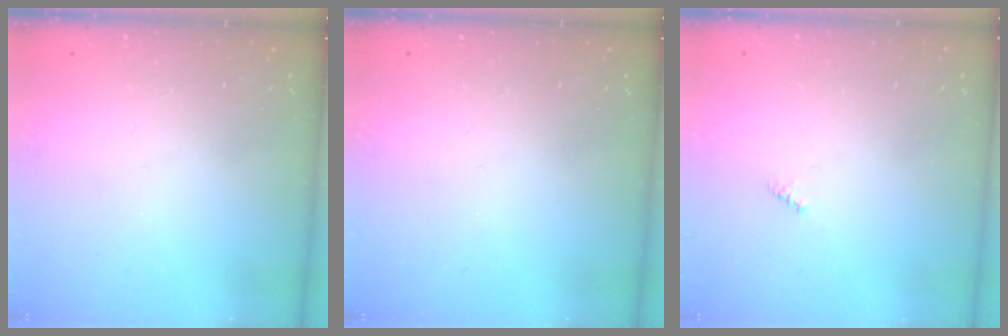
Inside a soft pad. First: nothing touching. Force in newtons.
{"total": 0.0}
{"total": 0.0}